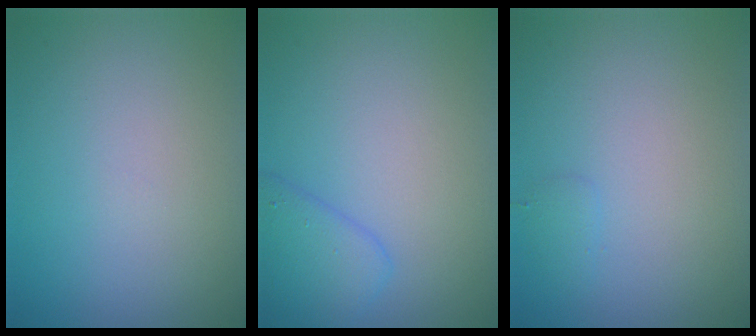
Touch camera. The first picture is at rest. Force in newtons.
{"total": 1.8, "press": 1.8, "slide": 0.1}
{"total": 0.7, "press": 0.7, "slide": 0.1}